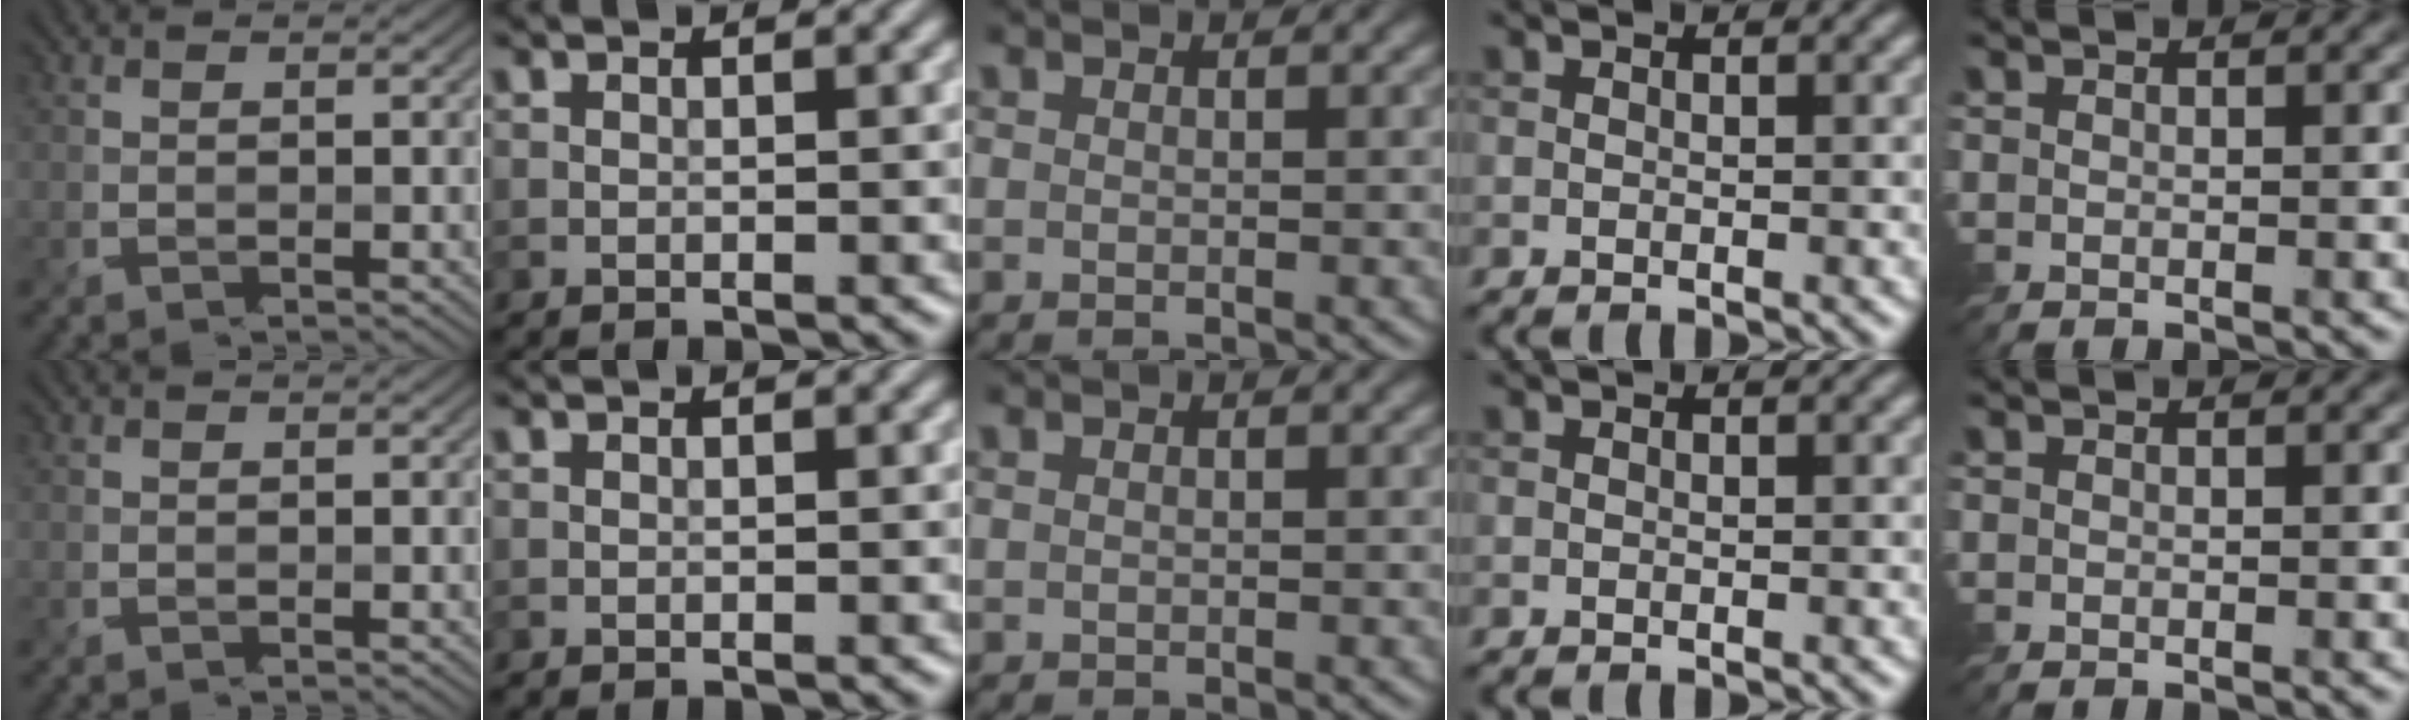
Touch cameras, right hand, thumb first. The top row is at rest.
{}